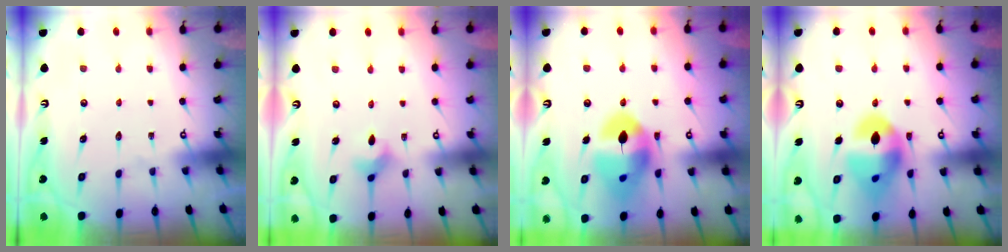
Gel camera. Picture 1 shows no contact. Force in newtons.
{"total": 3.8, "press": 3.8, "slide": 0.5}
{"total": 15.8, "press": 15.7, "slide": 1.7}
{"total": 14.3, "press": 13.4, "slide": 5.1}